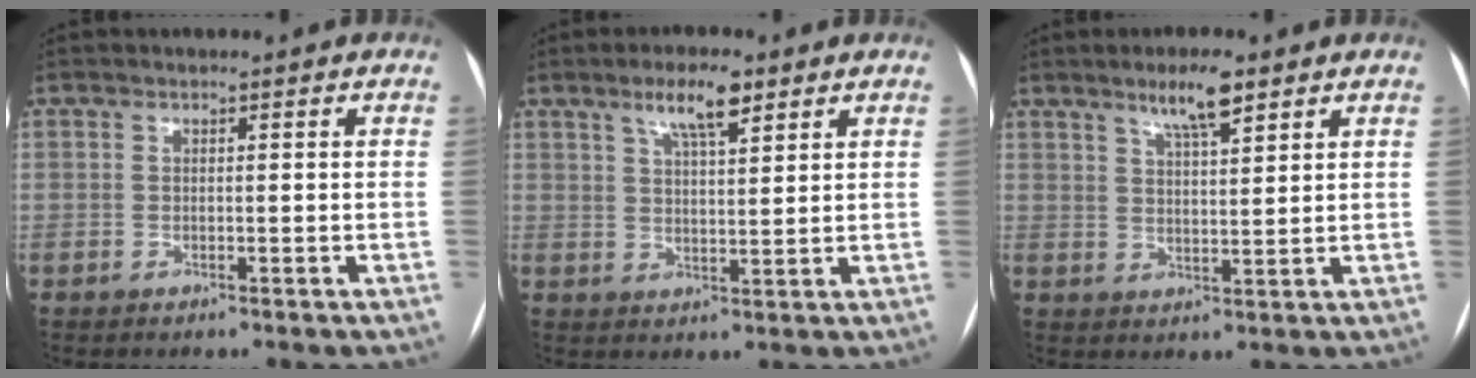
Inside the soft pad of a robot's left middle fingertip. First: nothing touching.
{"total": 6.3, "force": [4.0, 1.4, 4.7], "torque": [-0.088, 0.007, 0.068]}
{"total": 5.9, "force": [4.0, 0.9, 4.2], "torque": [-0.076, 0.003, 0.068]}